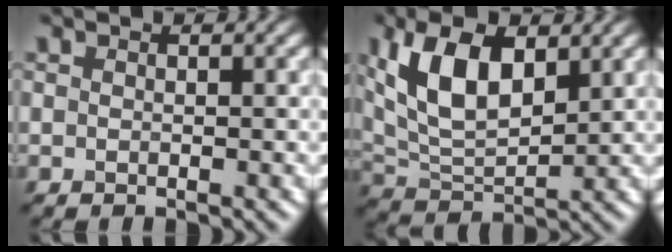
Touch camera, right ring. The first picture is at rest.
{"total": 9.0, "force": [3.3, 4.5, 7.1], "torque": [-0.152, 0.008, 0.058]}